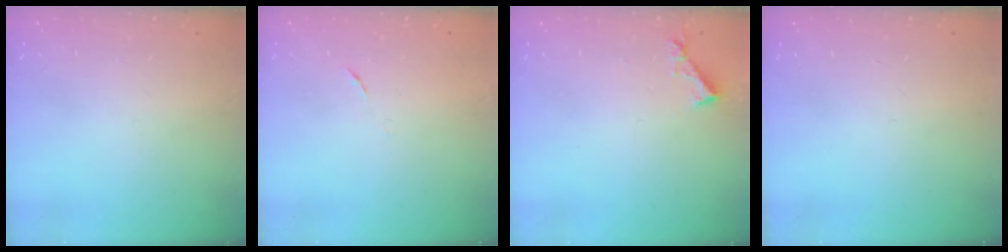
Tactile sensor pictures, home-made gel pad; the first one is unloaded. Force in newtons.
{"total": 3.5, "press": 3.4, "slide": 0.9}
{"total": 4.2, "press": 4.2, "slide": 0.4}
{"total": 0.0}